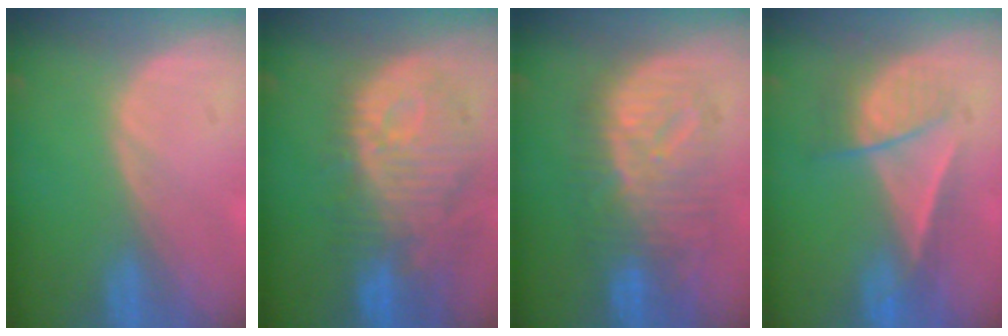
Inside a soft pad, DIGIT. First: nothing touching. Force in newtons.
{"total": 12.4, "press": 11.1, "slide": 5.6}
{"total": 9.6, "press": 9.6, "slide": 0.5}
{"total": 7.1, "press": 6.1, "slide": 3.7}